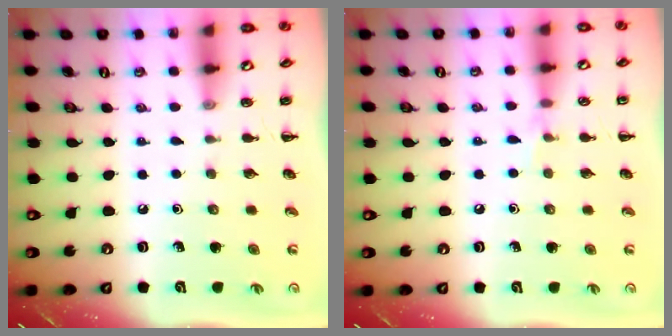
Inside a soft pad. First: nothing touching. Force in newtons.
{"total": 4.8, "press": 4.5, "slide": 1.6}